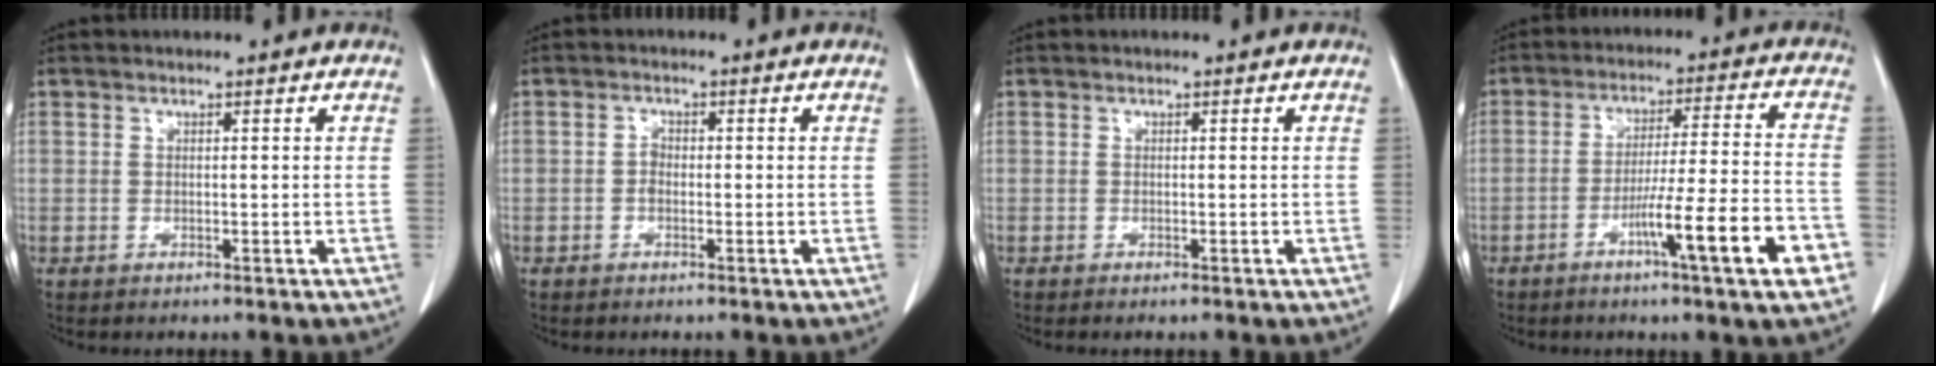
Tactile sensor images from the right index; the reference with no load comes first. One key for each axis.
{"total": 1.3, "fx": -0.4, "fy": 0.9, "fz": 0.8, "tx": -0.012, "ty": 0.005, "tz": -0.009}
{"total": 0.5, "fx": -0.5, "fy": 0.0, "fz": 0.3, "tx": -0.006, "ty": -0.001, "tz": -0.008}
{"total": 13.6, "fx": -6.3, "fy": 0.1, "fz": 12.1, "tx": -0.188, "ty": 0.000, "tz": -0.094}